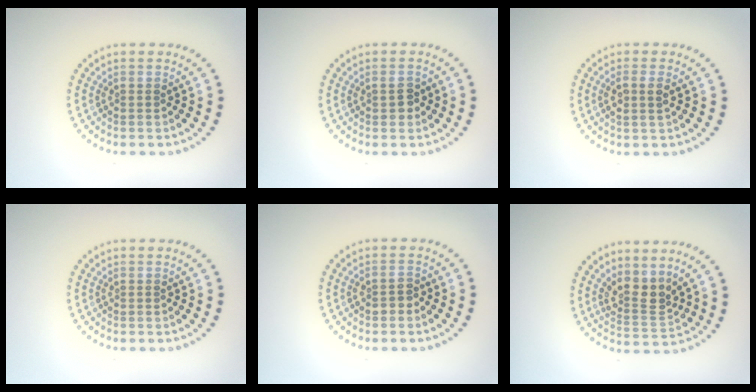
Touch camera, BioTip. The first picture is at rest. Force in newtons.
{"total": 1.5, "press": 1.5, "slide": 0.1}
{"total": 1.8, "press": 1.7, "slide": 0.6}
{"total": 0.0}
{"total": 1.4, "press": 1.3, "slide": 0.5}
{"total": 3.0, "press": 2.3, "slide": 1.8}